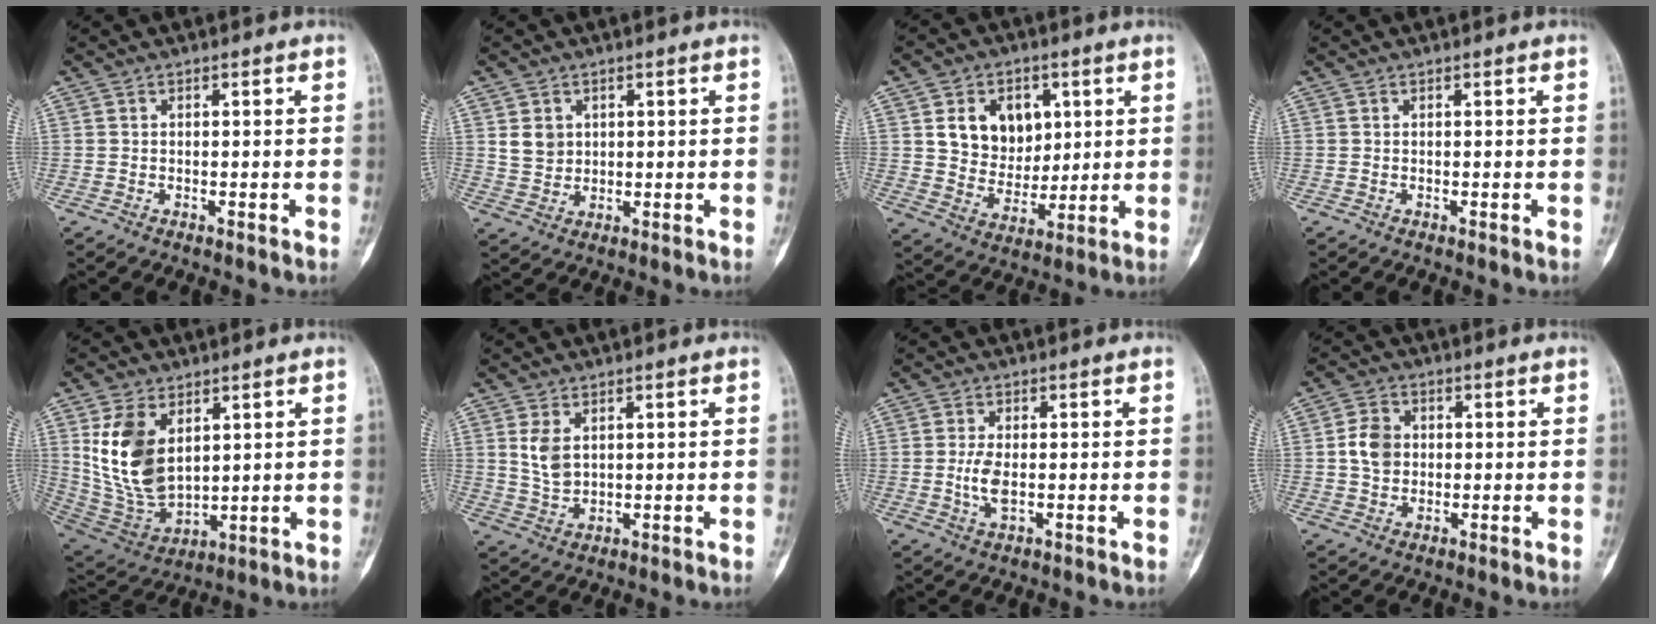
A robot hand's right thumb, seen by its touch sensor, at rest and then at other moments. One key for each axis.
{"total": 4.2, "fx": 1.4, "fy": 3.6, "fz": 1.9, "tx": -0.018, "ty": -0.008, "tz": 0.032}
{"total": 12.2, "fx": 3.8, "fy": 9.3, "fz": 6.9, "tx": -0.062, "ty": -0.019, "tz": 0.071}
{"total": 0.0}
{"total": 15.3, "fx": 4.5, "fy": 9.4, "fz": 11.2, "tx": -0.198, "ty": -0.024, "tz": 0.107}
{"total": 5.0, "fx": 1.6, "fy": 3.1, "fz": 3.6, "tx": -0.059, "ty": -0.010, "tz": 0.039}
{"total": 4.0, "fx": -0.3, "fy": 1.8, "fz": 3.6, "tx": -0.076, "ty": -0.005, "tz": -0.007}
{"total": 5.7, "fx": 0.4, "fy": 4.6, "fz": 3.4, "tx": -0.051, "ty": 0.005, "tz": 0.004}